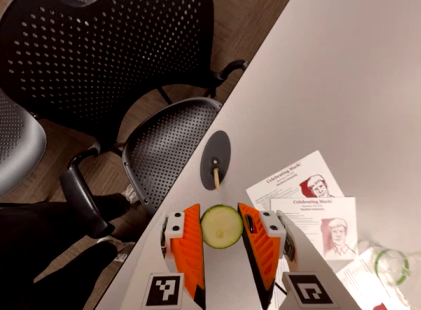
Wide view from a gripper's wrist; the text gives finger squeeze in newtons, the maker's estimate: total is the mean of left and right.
{"total": 9.6, "left": 9.8, "right": 9.5}